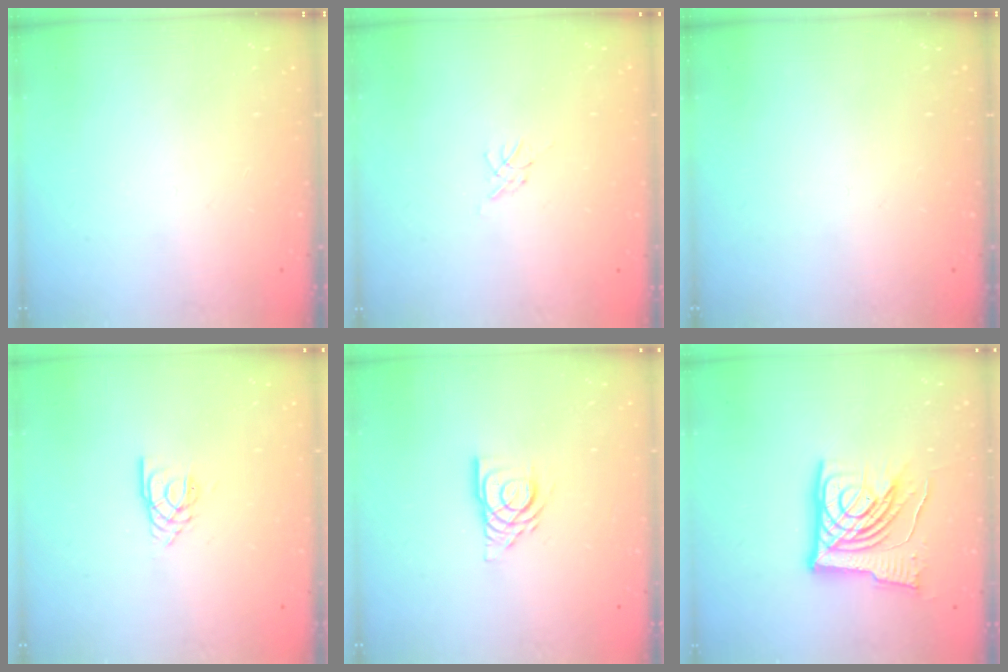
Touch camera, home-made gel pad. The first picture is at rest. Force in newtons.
{"total": 0.0}
{"total": 0.0}
{"total": 2.9, "press": 2.8, "slide": 0.4}
{"total": 9.8, "press": 9.7, "slide": 1.2}
{"total": 17.1, "press": 16.9, "slide": 2.3}